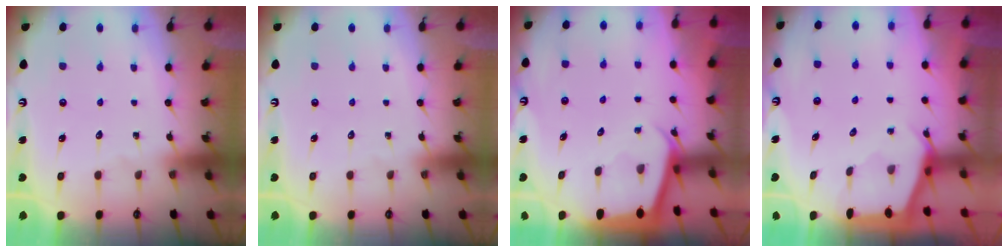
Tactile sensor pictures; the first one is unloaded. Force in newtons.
{"total": 0.0}
{"total": 2.0, "press": 2.0, "slide": 0.1}
{"total": 2.3, "press": 2.3, "slide": 0.3}